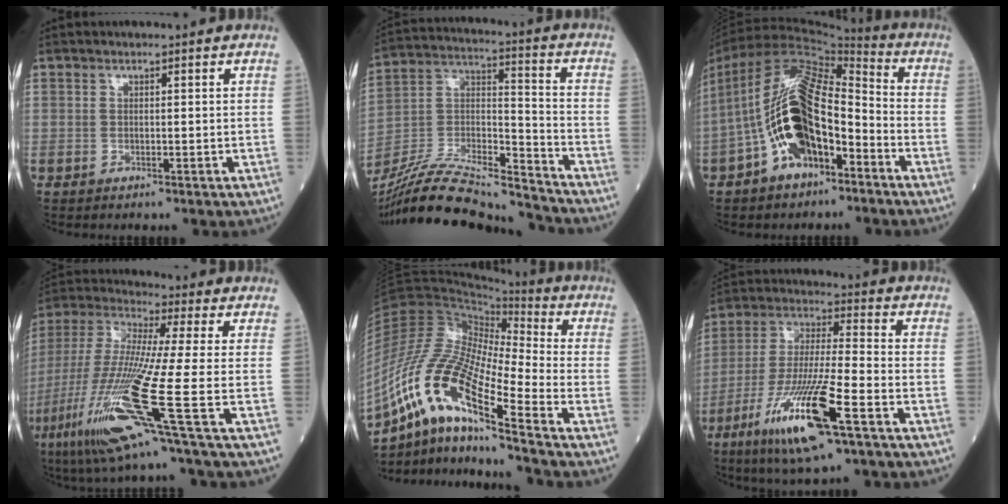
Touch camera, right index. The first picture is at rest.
{"total": 21.5, "force": [-20.1, 1.4, 7.5], "torque": [-0.171, 0.004, -0.349]}
{"total": 18.7, "force": [-5.6, 8.8, 15.5], "torque": [-0.333, 0.026, -0.090]}
{"total": 17.6, "force": [-7.5, -1.2, 15.9], "torque": [-0.358, -0.041, -0.152]}
{"total": 18.3, "force": [-10.3, 2.7, 14.9], "torque": [-0.316, -0.011, -0.189]}
{"total": 16.6, "force": [-8.3, 1.6, 14.2], "torque": [-0.301, -0.033, -0.149]}